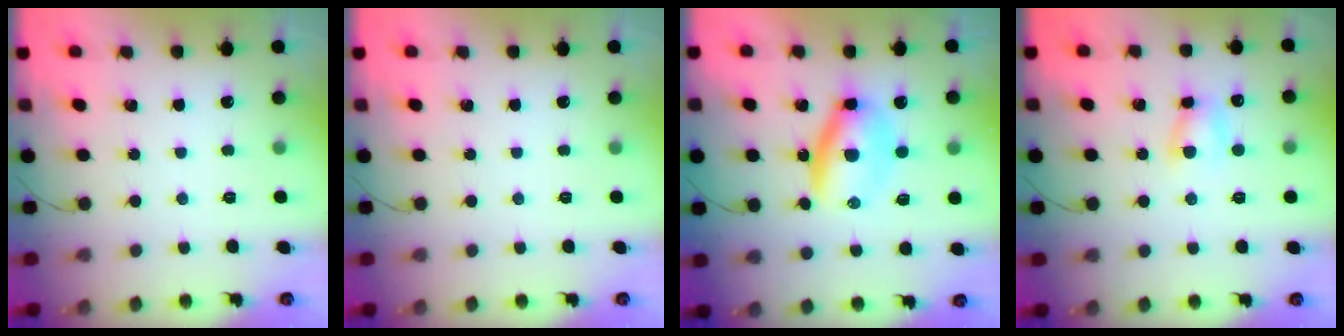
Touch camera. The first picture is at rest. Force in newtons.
{"total": 0.0}
{"total": 7.0, "press": 6.8, "slide": 1.8}
{"total": 5.0, "press": 5.0, "slide": 0.9}